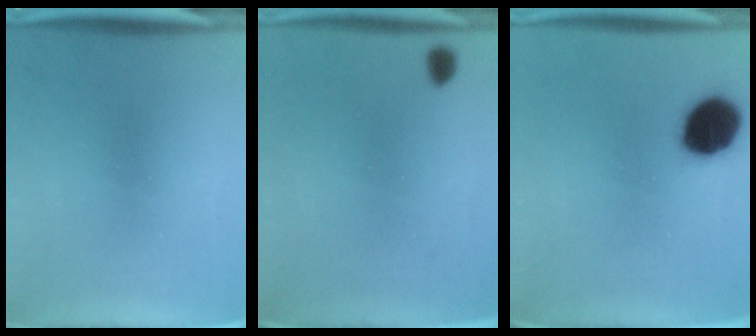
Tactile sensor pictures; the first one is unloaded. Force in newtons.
{"total": 1.3}
{"total": 14.3}